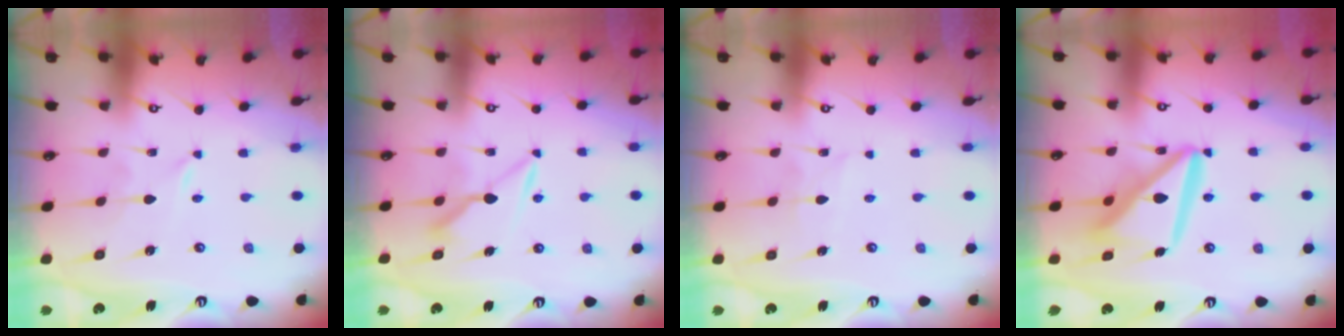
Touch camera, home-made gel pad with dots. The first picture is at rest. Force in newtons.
{"total": 7.3, "press": 7.3, "slide": 0.6}
{"total": 2.9, "press": 2.9, "slide": 0.4}
{"total": 14.9, "press": 14.8, "slide": 1.8}